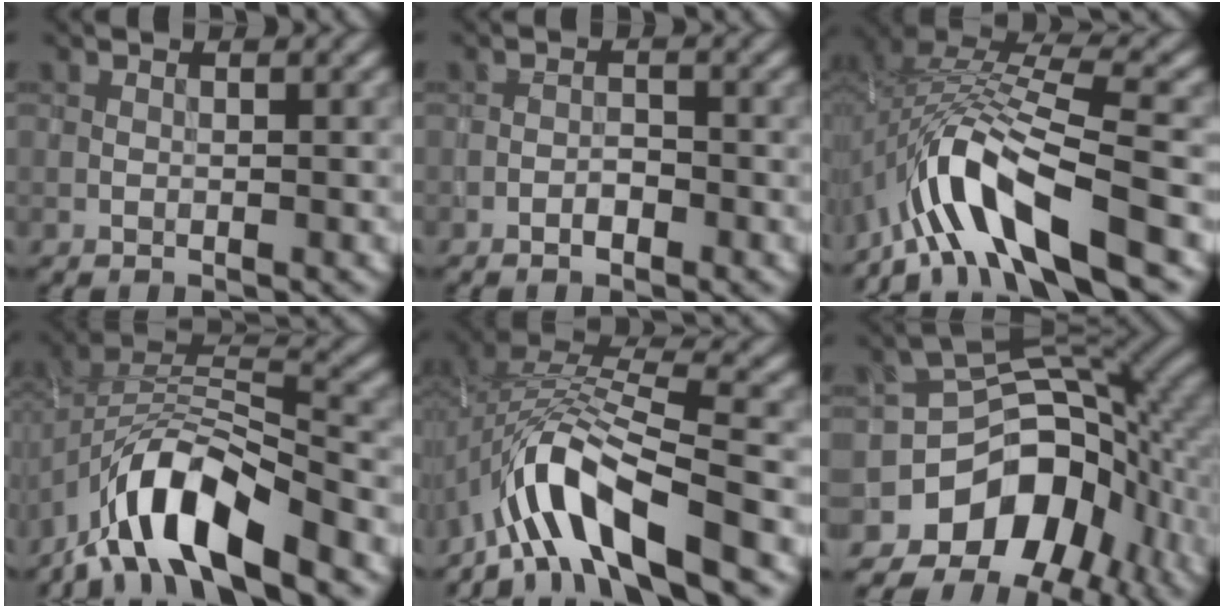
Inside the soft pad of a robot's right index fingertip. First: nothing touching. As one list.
[{"total": 1.2, "force": [-0.8, 0.5, 0.8], "torque": [-0.011, 0.003, -0.017]}, {"total": 10.1, "force": [-5.8, 2.9, 7.8], "torque": [-0.137, 0.007, -0.112]}, {"total": 9.3, "force": [-6.0, 3.4, 6.4], "torque": [-0.107, 0.007, -0.116]}, {"total": 9.0, "force": [-5.5, 2.7, 6.5], "torque": [-0.111, 0.004, -0.108]}, {"total": 9.8, "force": [-4.5, 6.8, 5.4], "torque": [-0.073, 0.004, -0.086]}]